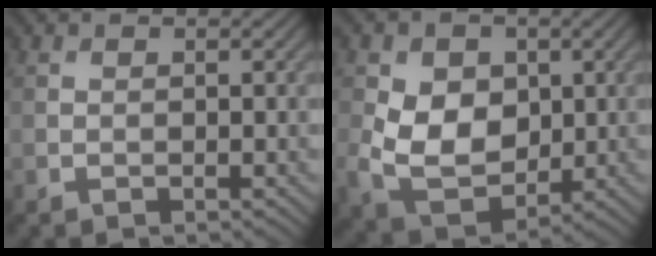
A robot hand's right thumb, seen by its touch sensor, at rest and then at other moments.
{"total": 9.2, "force": [0.3, 6.9, 6.0], "torque": [-0.135, -0.018, 0.002]}